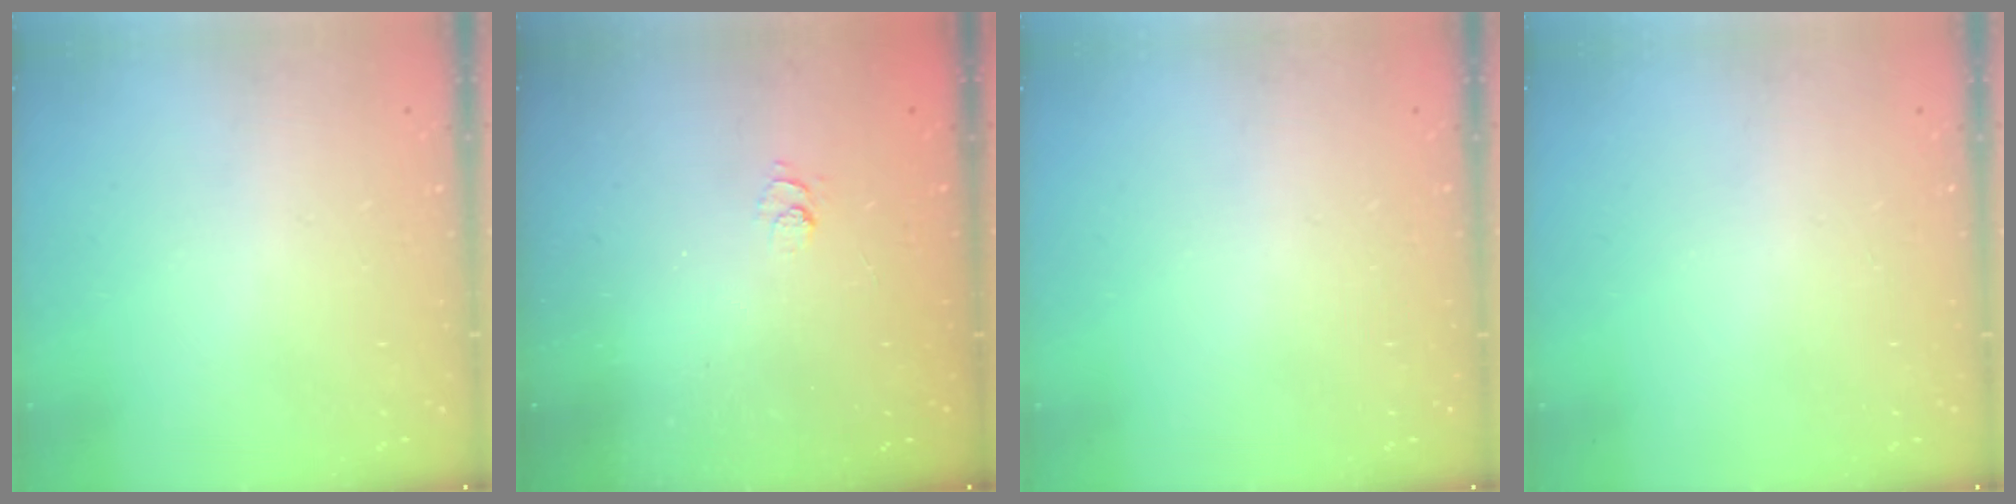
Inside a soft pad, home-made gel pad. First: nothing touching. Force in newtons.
{"total": 2.5, "press": 2.0, "slide": 1.4}
{"total": 0.0}
{"total": 0.0}